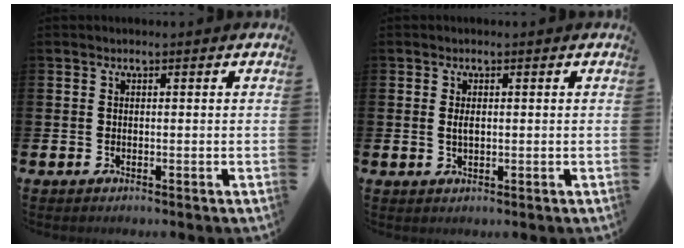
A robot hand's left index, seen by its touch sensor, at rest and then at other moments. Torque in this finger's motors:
{"motor_torque": [0.16, 0.03, 0.03, 0.04]}